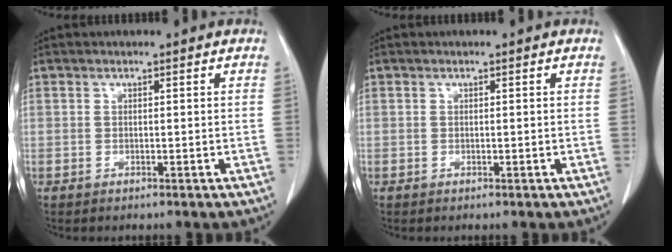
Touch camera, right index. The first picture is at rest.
{"total": 0.0}